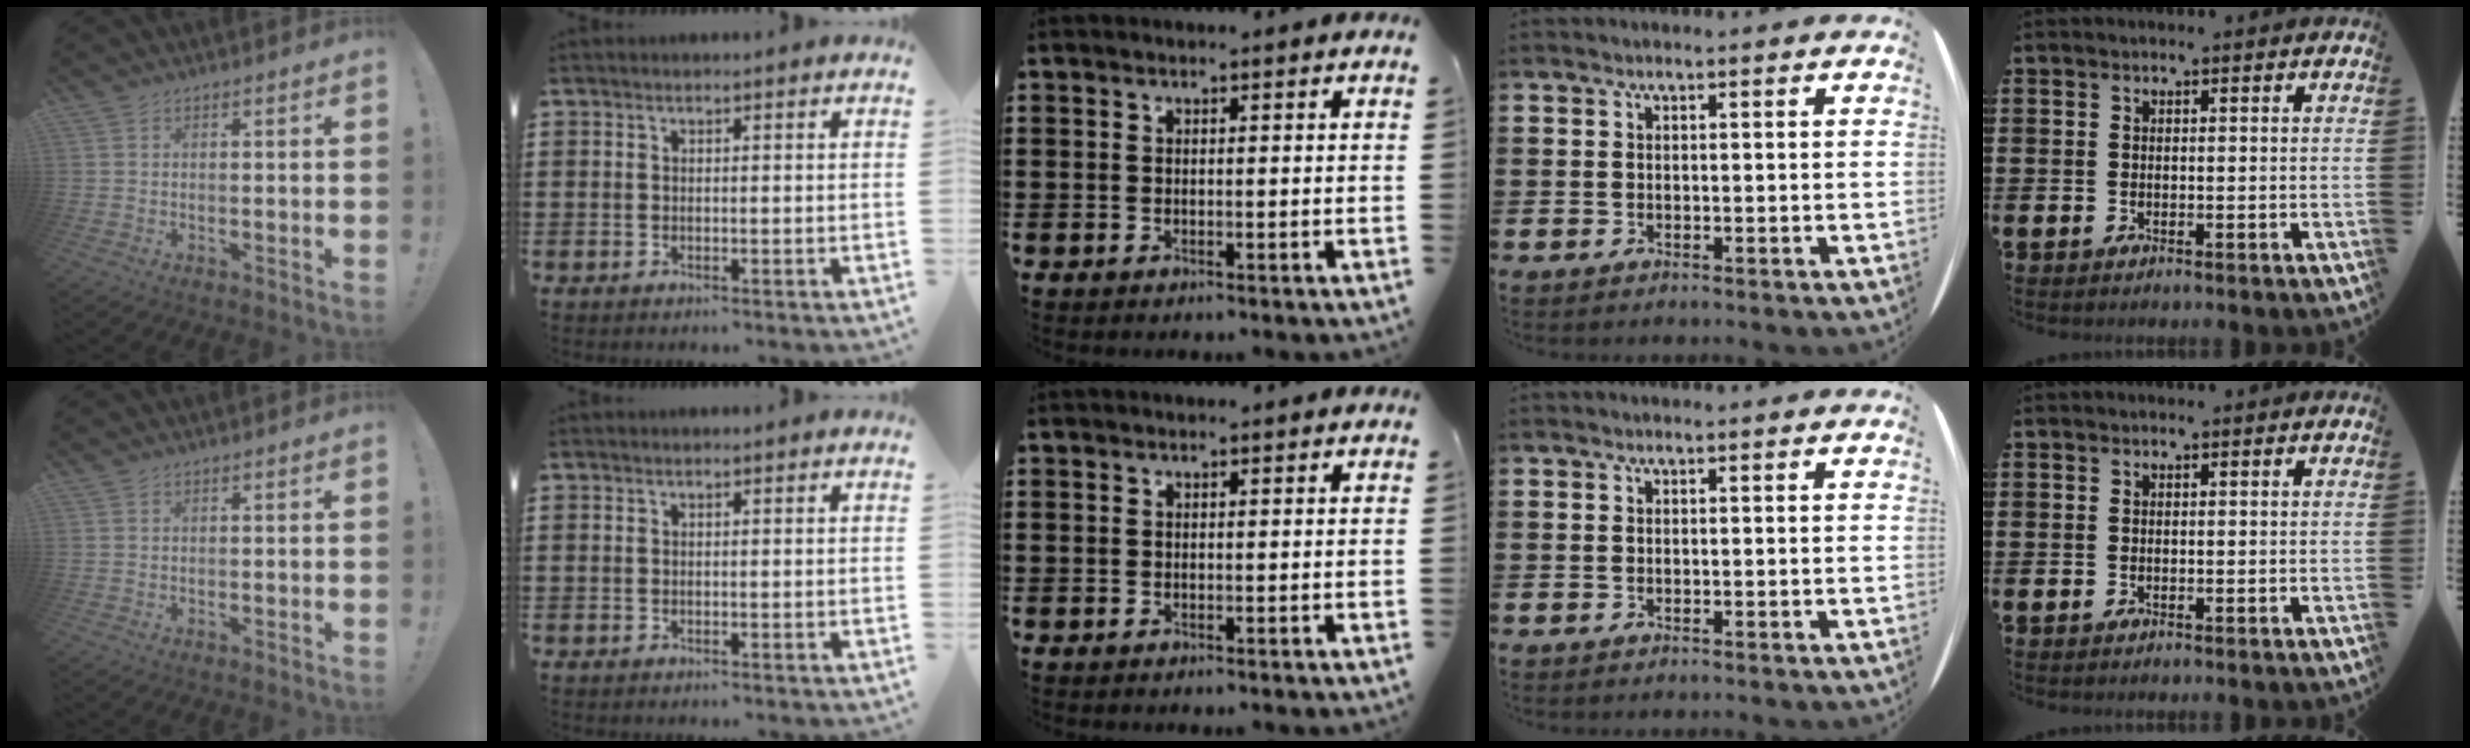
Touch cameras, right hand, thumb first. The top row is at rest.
{}